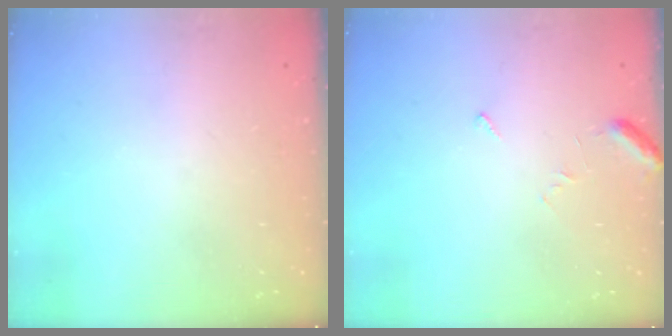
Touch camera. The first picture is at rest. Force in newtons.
{"total": 5.1, "press": 5.1, "slide": 0.5}